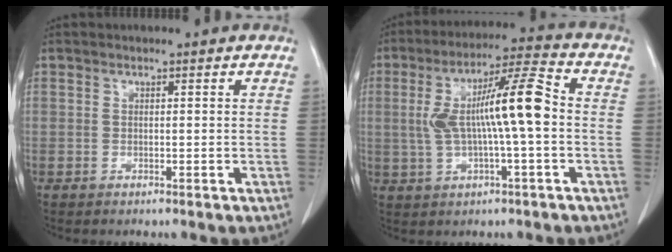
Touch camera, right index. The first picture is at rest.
{"total": 11.8, "force": [0.2, 1.1, 11.7], "torque": [-0.211, 0.026, 0.003]}